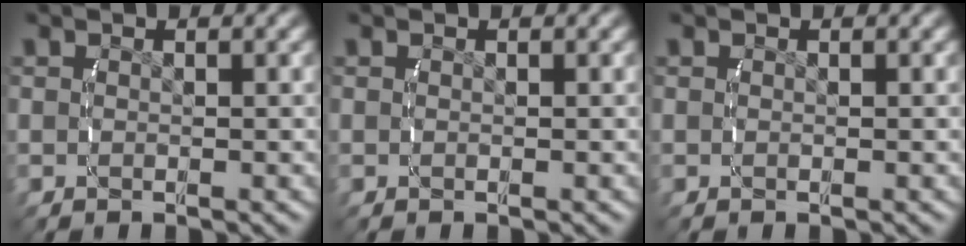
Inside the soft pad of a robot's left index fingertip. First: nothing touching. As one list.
[{"total": 0.0}, {"total": 0.0}]